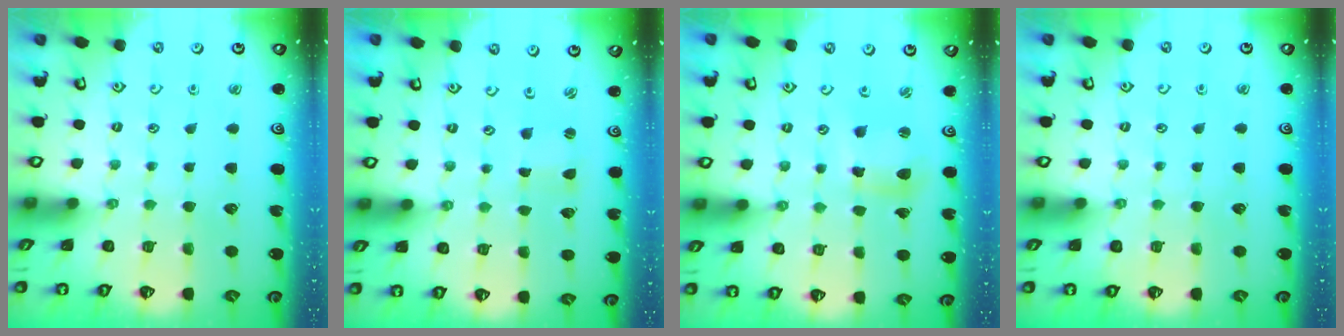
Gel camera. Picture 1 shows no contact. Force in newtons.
{"total": 0.6, "press": 0.6, "slide": 0.1}
{"total": 8.1, "press": 8.0, "slide": 1.4}
{"total": 0.0}